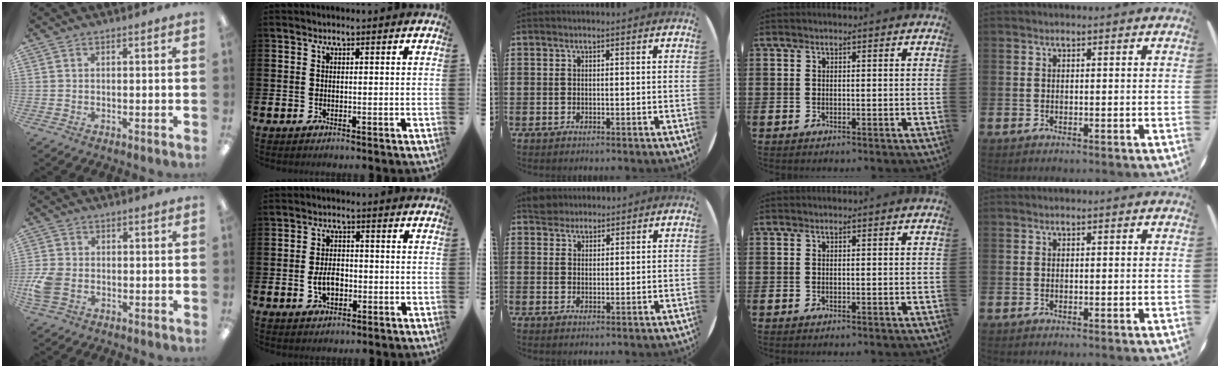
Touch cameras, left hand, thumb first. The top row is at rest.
{"thumb": {"total": 6.2, "force": [-1.6, 4.4, 4.1], "torque": [-0.090, 0.008, -0.030]}, "index": {"total": 3.7, "force": [-0.9, 2.4, 2.7], "torque": [-0.037, -0.002, -0.019]}, "middle": {"total": 2.7, "force": [2.5, 1.0, -0.1], "torque": [0.003, 0.002, 0.048]}}